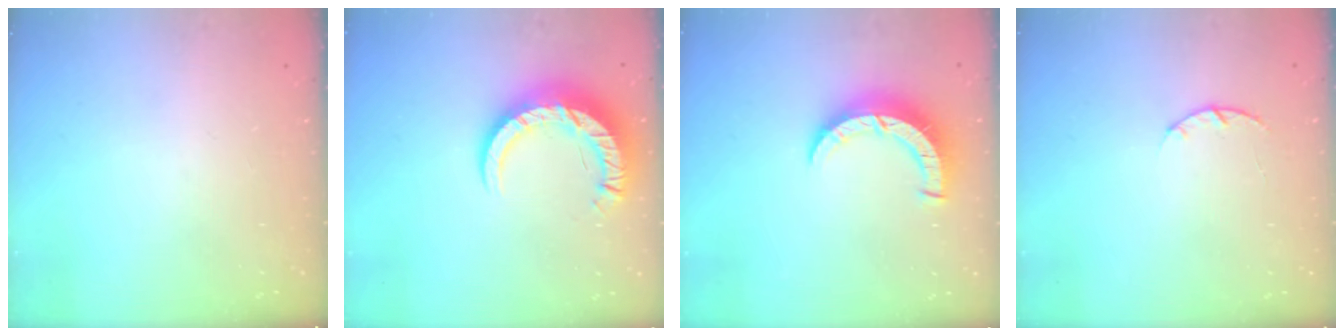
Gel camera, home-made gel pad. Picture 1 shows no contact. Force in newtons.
{"total": 12.6, "press": 12.5, "slide": 1.3}
{"total": 8.3, "press": 8.3, "slide": 0.6}
{"total": 3.2, "press": 3.2, "slide": 0.5}